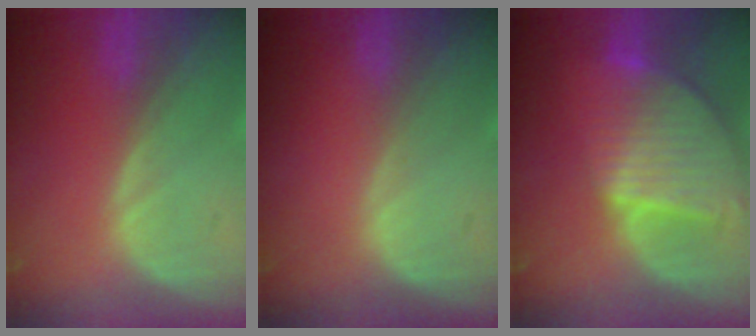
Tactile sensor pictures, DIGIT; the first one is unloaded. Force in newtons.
{"total": 0.0}
{"total": 9.5, "press": 8.2, "slide": 4.8}